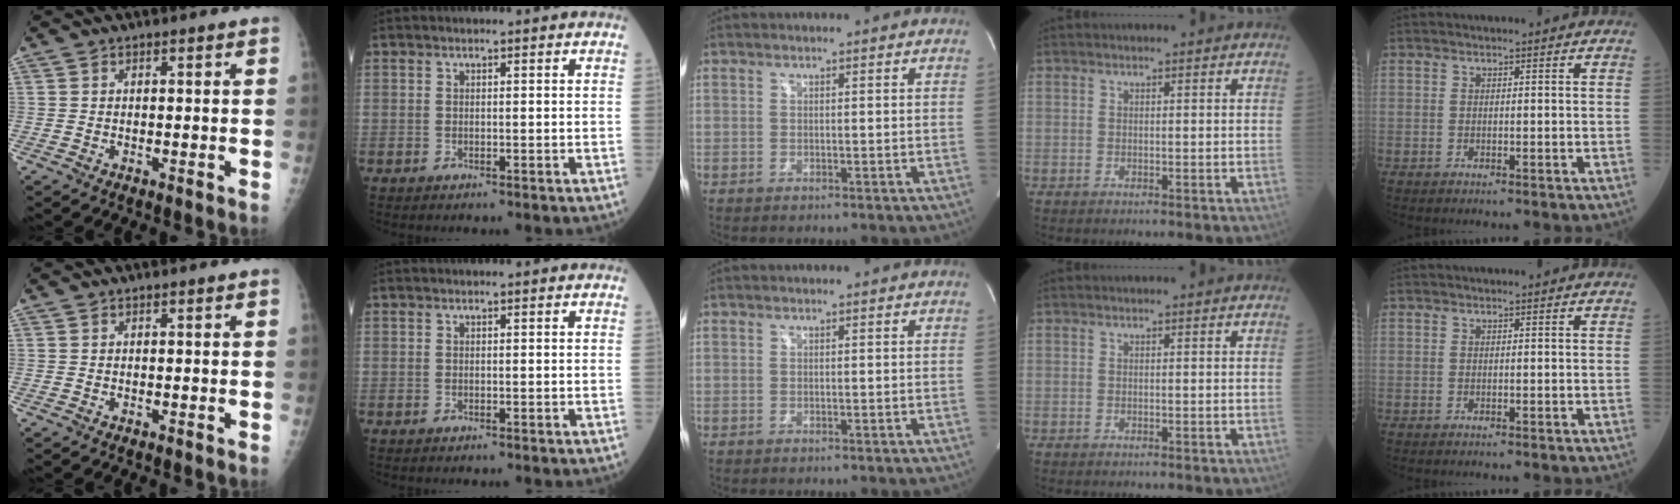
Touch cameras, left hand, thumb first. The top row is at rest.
{}